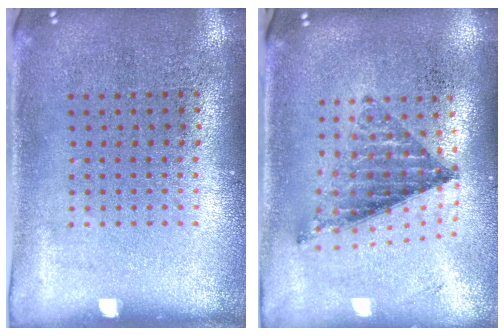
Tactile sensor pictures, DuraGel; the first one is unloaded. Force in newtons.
{"total": 0.9, "press": 0.9, "slide": 0.0}